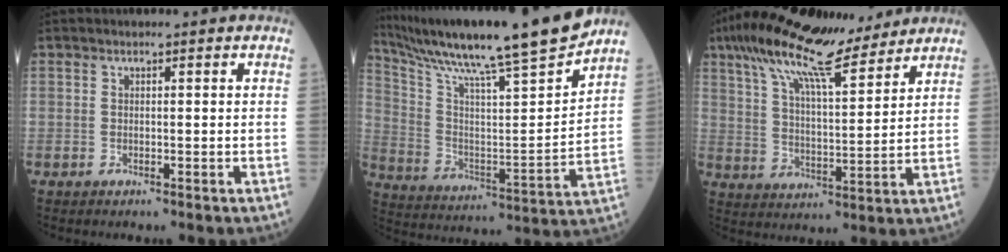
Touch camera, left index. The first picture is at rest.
{"total": 22.8, "force": [19.4, -0.7, 11.9], "torque": [-0.212, -0.023, 0.312]}
{"total": 16.3, "force": [12.9, 2.9, 9.5], "torque": [-0.175, 0.030, 0.219]}